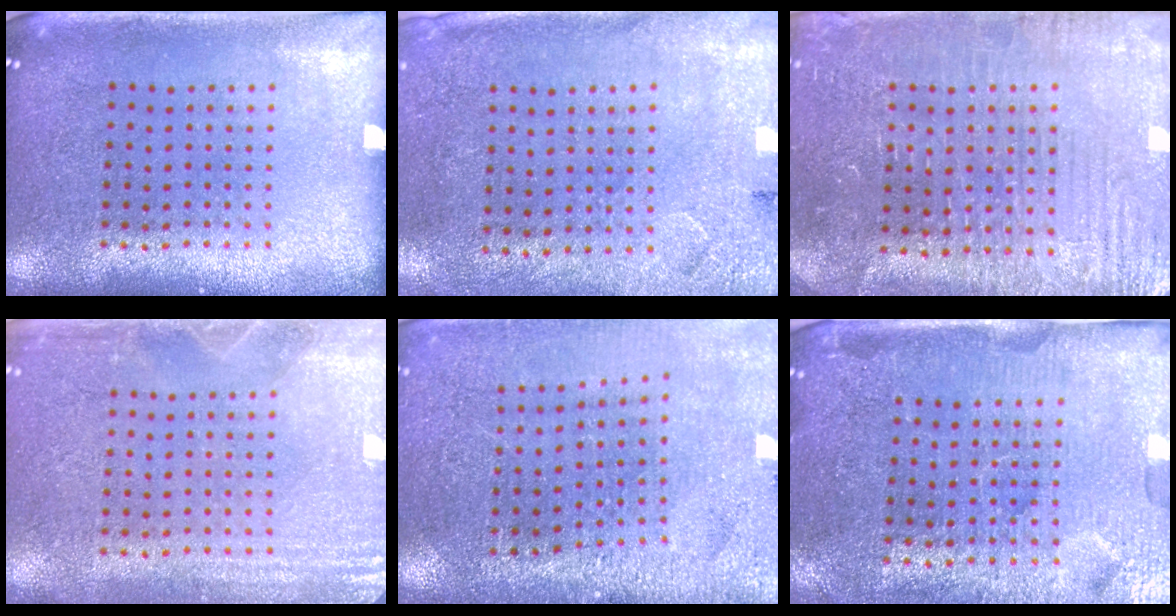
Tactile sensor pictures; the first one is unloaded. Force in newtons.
{"total": 2.7, "press": 2.2, "slide": 1.5}
{"total": 3.7, "press": 3.6, "slide": 0.7}
{"total": 2.9, "press": 2.9, "slide": 0.5}
{"total": 2.8, "press": 2.8, "slide": 0.1}
{"total": 4.3, "press": 4.0, "slide": 1.5}